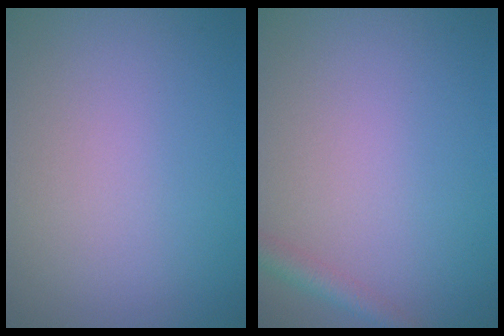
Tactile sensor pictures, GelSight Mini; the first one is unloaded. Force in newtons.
{"total": 1.8, "press": 1.8, "slide": 0.1}